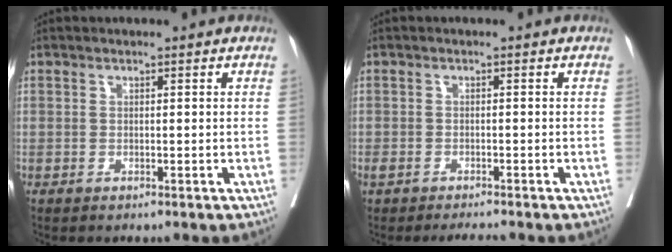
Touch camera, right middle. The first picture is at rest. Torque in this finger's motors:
{"motor_torque": [-0.02, -0.01, 0.04, 0.02]}